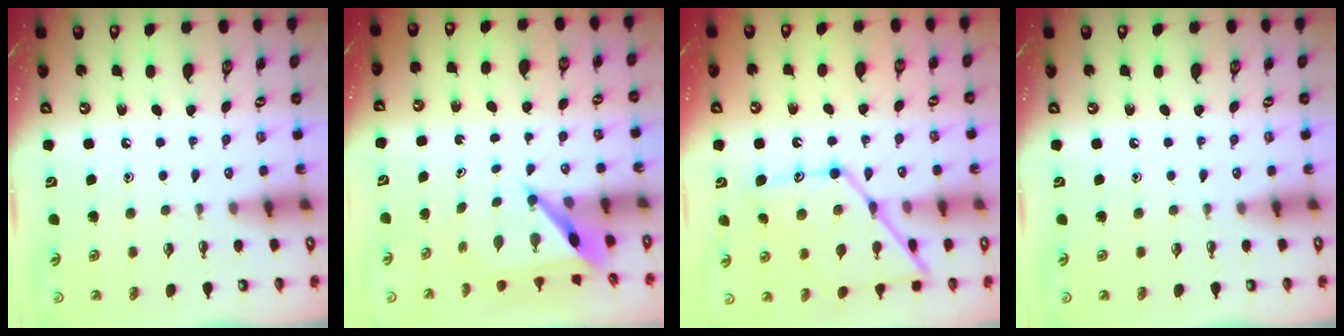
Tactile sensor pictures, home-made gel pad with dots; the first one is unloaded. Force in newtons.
{"total": 5.1, "press": 5.1, "slide": 0.5}
{"total": 17.3, "press": 17.2, "slide": 1.3}
{"total": 0.0}